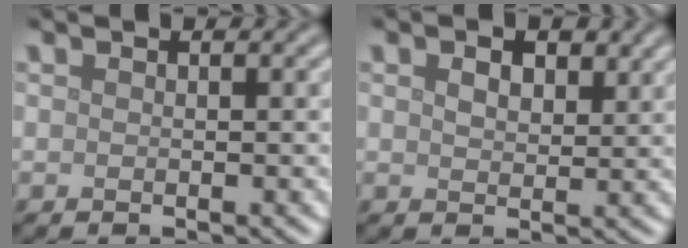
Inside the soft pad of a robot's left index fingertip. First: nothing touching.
{"total": 2.7, "force": [1.5, 1.6, 1.7], "torque": [-0.032, 0.000, 0.026]}